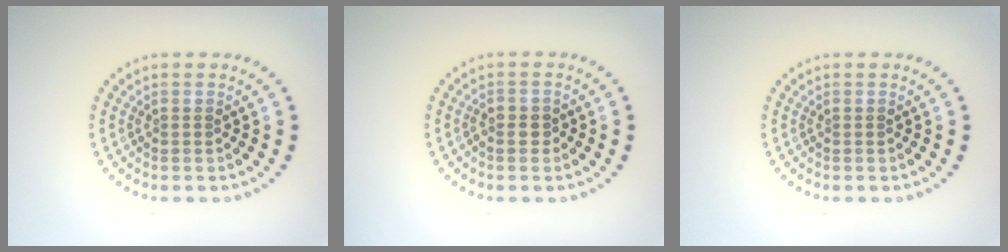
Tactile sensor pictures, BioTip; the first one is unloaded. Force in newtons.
{"total": 1.1, "press": 1.1, "slide": 0.3}
{"total": 0.0}